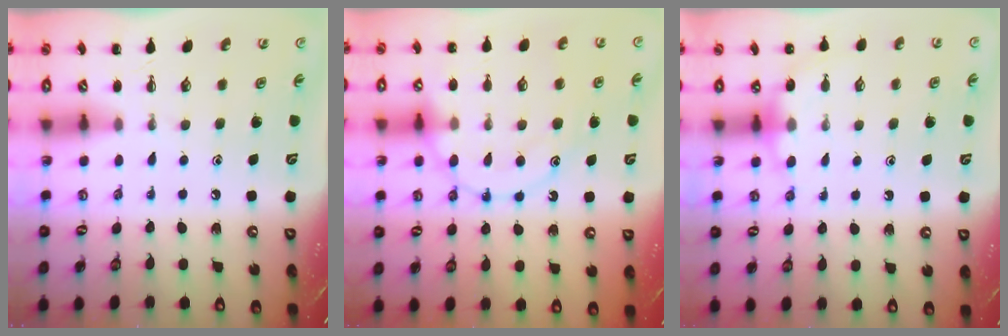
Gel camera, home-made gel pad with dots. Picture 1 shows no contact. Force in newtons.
{"total": 14.8, "press": 14.8, "slide": 1.4}
{"total": 7.1, "press": 6.9, "slide": 1.6}